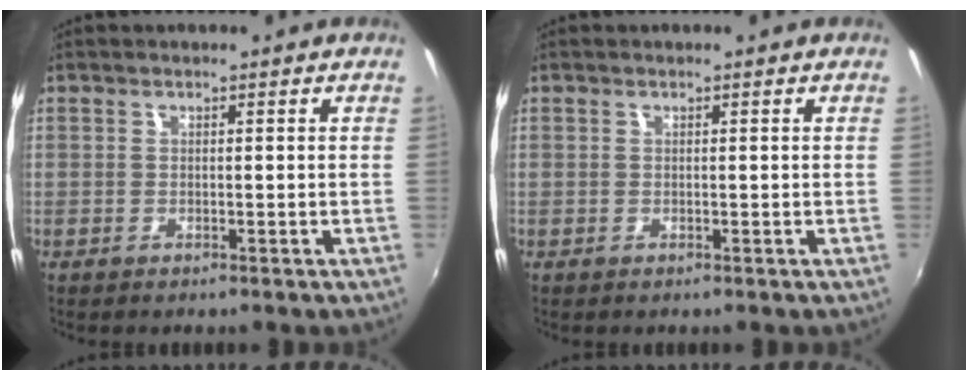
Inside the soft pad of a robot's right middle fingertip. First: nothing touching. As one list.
[{"total": 0.0}]